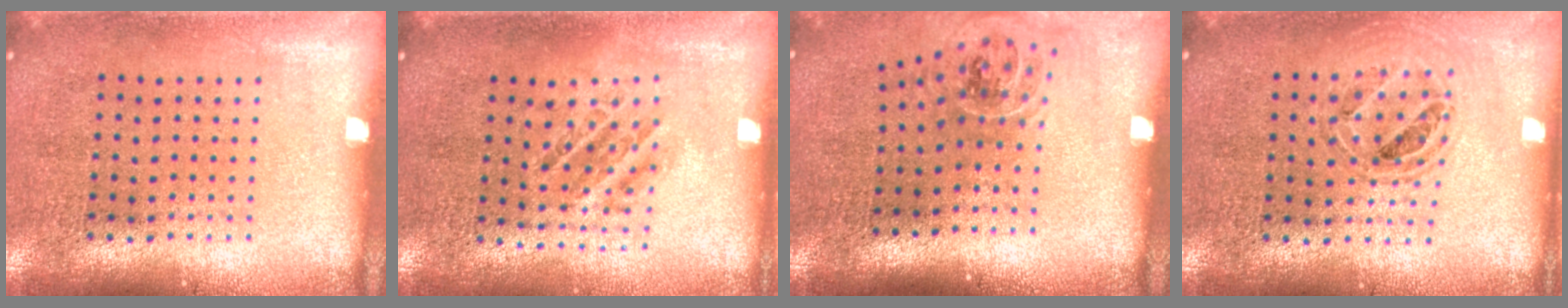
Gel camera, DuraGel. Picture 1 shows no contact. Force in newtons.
{"total": 1.0, "press": 1.0, "slide": 0.2}
{"total": 1.1, "press": 1.0, "slide": 0.3}
{"total": 0.8, "press": 0.8, "slide": 0.2}